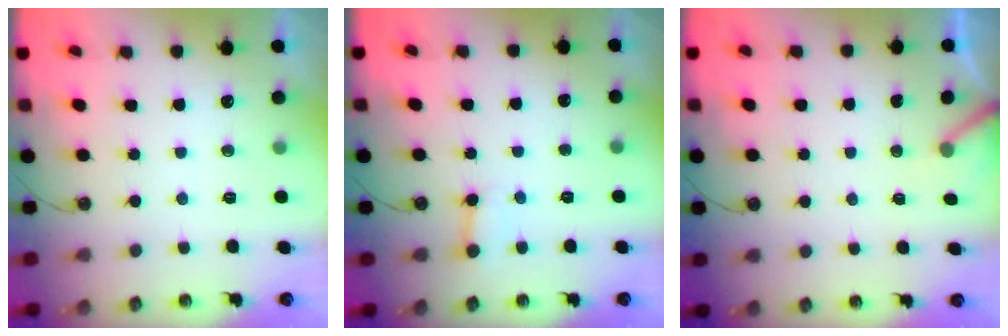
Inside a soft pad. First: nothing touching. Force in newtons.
{"total": 4.5, "press": 4.5, "slide": 0.3}
{"total": 4.1, "press": 4.1, "slide": 0.4}